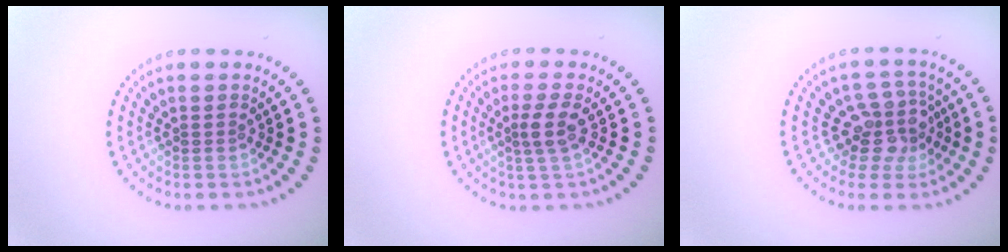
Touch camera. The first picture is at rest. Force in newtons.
{"total": 2.1, "press": 1.7, "slide": 1.2}
{"total": 3.8, "press": 3.0, "slide": 2.3}